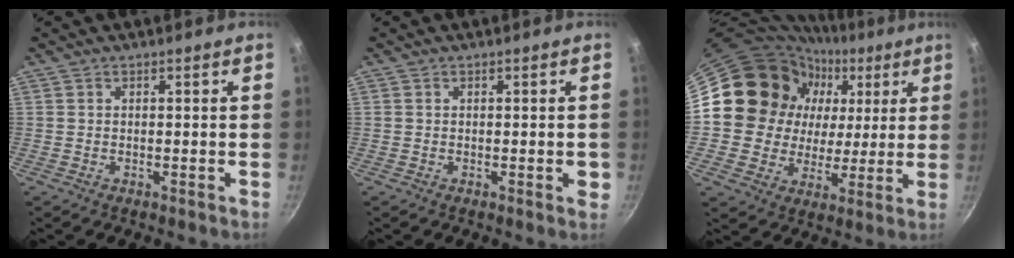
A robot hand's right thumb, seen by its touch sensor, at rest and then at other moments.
{"total": 1.8, "force": [-0.3, 0.8, 1.6], "torque": [-0.012, 0.001, -0.006]}
{"total": 18.4, "force": [5.7, 16.1, 6.9], "torque": [-0.086, 0.003, 0.100]}